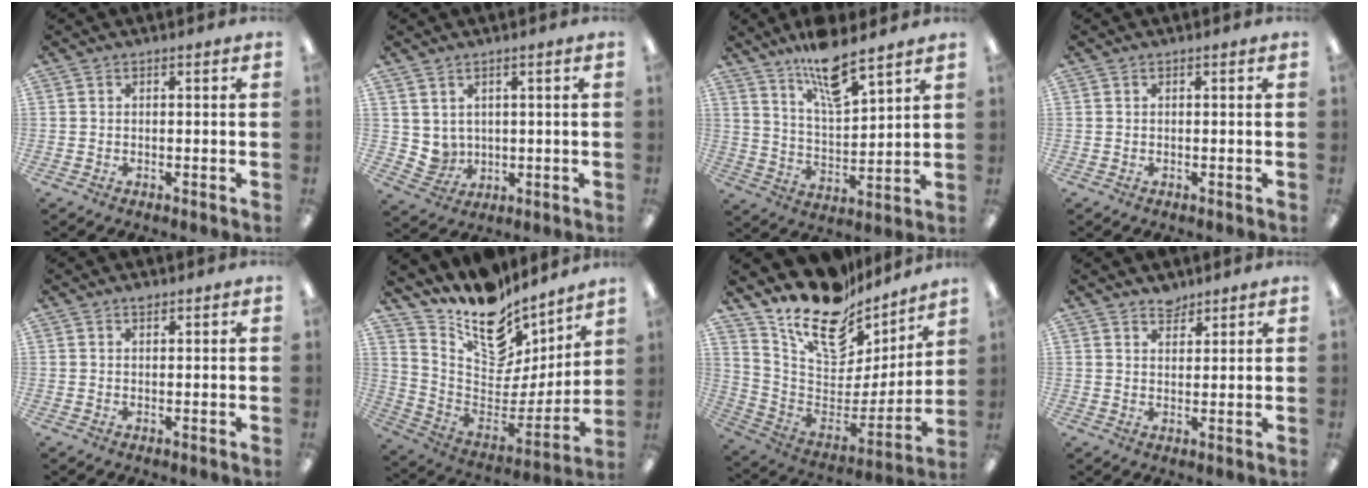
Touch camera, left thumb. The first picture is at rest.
{"total": 3.9, "force": [2.7, 2.9, 0.3], "torque": [-0.019, -0.011, 0.053]}
{"total": 11.8, "force": [9.6, 2.7, 6.3], "torque": [-0.109, -0.057, 0.167]}
{"total": 0.0}
{"total": 1.0, "force": [0.9, 0.3, 0.4], "torque": [-0.001, -0.003, 0.015]}
{"total": 15.7, "force": [12.2, 8.2, 5.6], "torque": [-0.095, -0.114, 0.217]}
{"total": 18.6, "force": [14.2, 8.8, 8.2], "torque": [-0.131, -0.119, 0.249]}
{"total": 3.3, "force": [3.1, 1.2, 0.3], "torque": [0.006, -0.022, 0.055]}